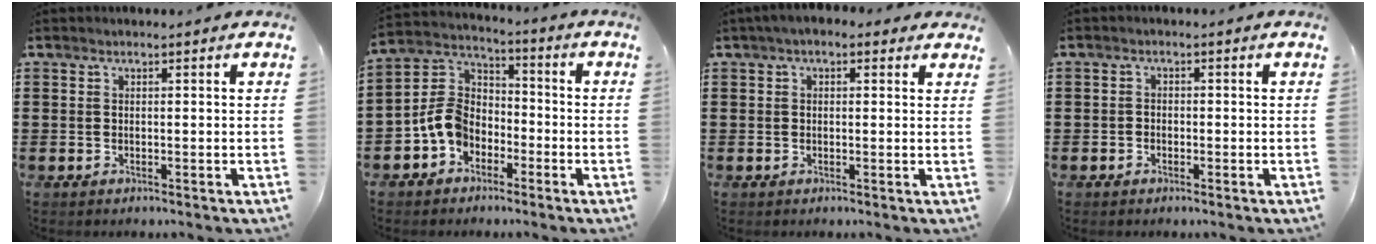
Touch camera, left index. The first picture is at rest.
{"total": 7.5, "force": [-2.9, 5.7, 3.8], "torque": [-0.117, 0.007, -0.067]}
{"total": 2.1, "force": [0.8, 1.4, 1.3], "torque": [-0.029, 0.009, 0.012]}
{"total": 1.1, "force": [-0.8, 0.7, 0.2], "torque": [-0.007, 0.002, -0.018]}